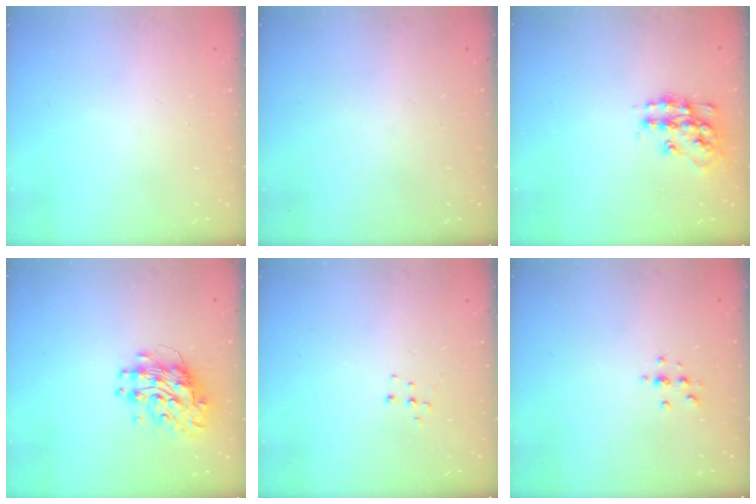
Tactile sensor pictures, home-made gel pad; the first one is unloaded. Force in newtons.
{"total": 0.0}
{"total": 13.7, "press": 13.7, "slide": 0.6}
{"total": 9.9, "press": 9.9, "slide": 0.9}
{"total": 4.7, "press": 4.7, "slide": 0.4}
{"total": 2.9, "press": 2.9, "slide": 0.4}